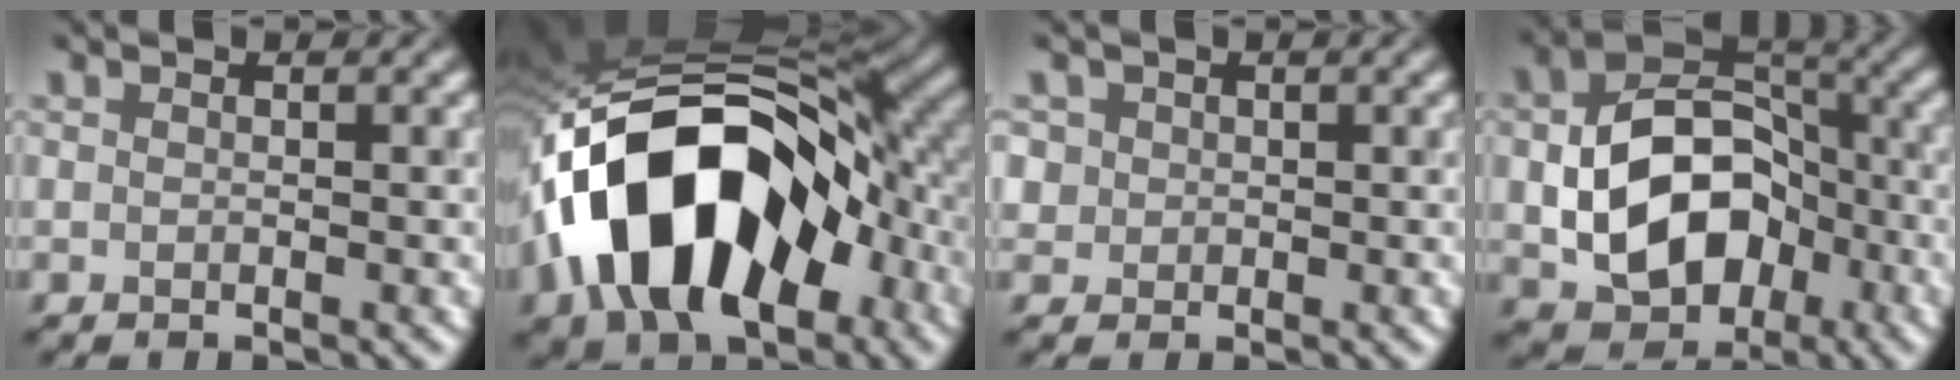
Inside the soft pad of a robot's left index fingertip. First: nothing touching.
{"total": 16.4, "force": [-5.2, 9.9, 12.1], "torque": [-0.193, 0.008, -0.101]}
{"total": 2.7, "force": [1.0, 2.4, 0.9], "torque": [-0.011, 0.014, 0.017]}
{"total": 10.8, "force": [-1.9, 7.5, 7.5], "torque": [-0.125, 0.003, -0.032]}